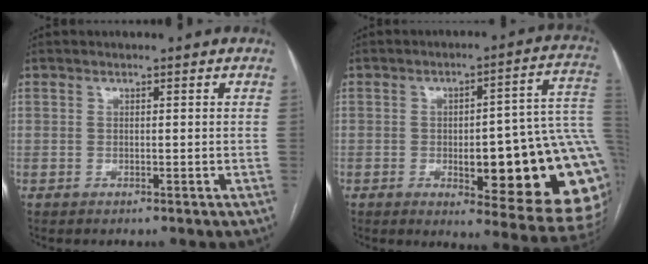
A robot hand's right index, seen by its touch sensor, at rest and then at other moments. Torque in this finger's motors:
{"motor_torque": [1.42, -0.72, 1.00, 0.09]}